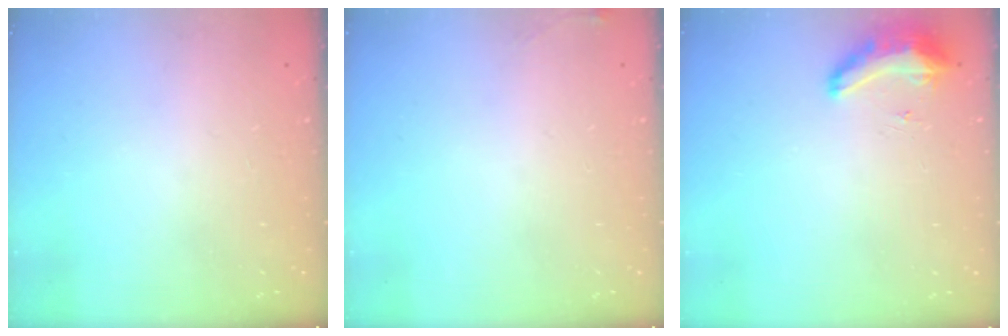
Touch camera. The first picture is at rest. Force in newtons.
{"total": 3.9, "press": 3.8, "slide": 0.6}
{"total": 8.6, "press": 8.4, "slide": 1.5}